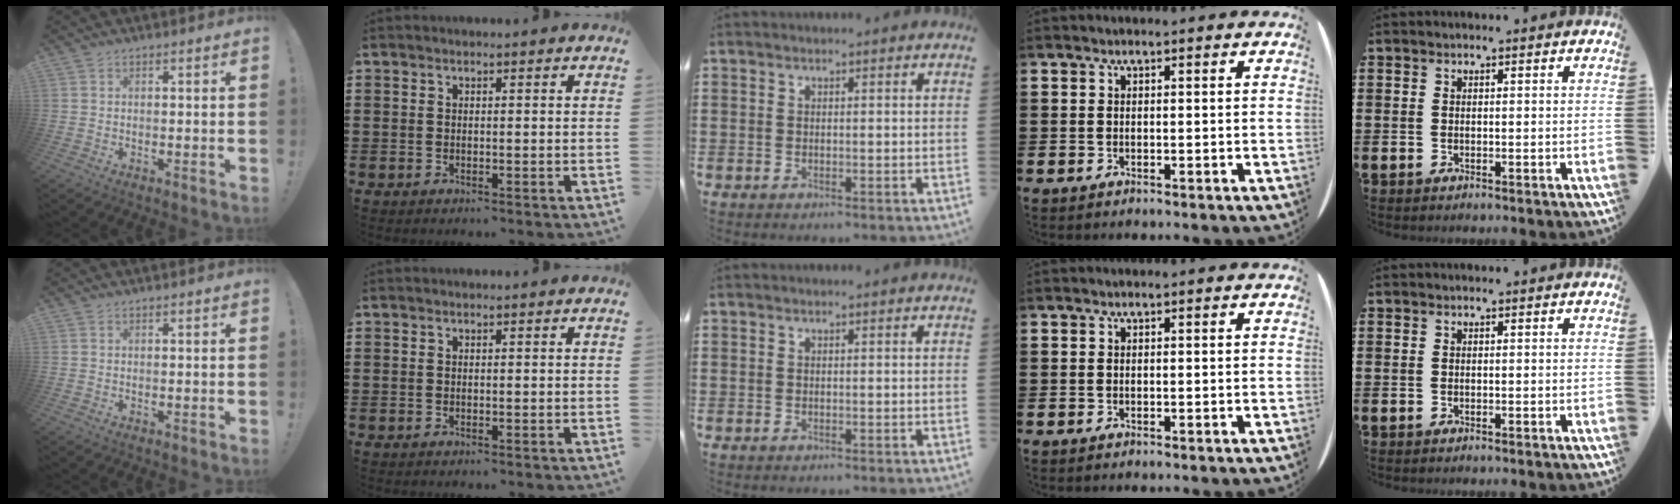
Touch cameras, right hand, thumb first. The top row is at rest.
{}